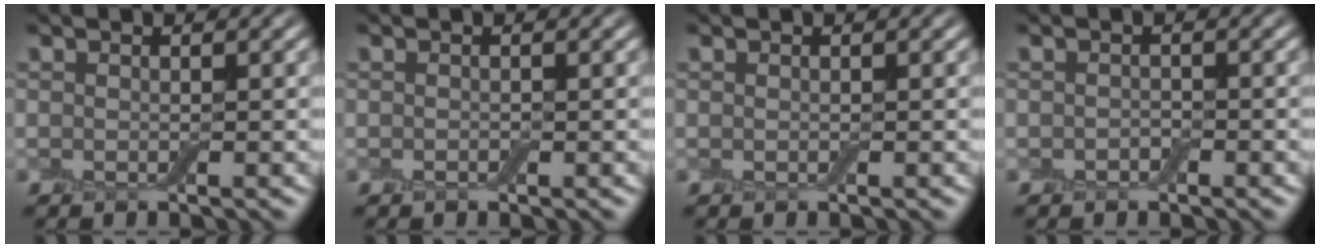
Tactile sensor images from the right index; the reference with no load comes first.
{"total": 0.0}
{"total": 0.0}
{"total": 0.7, "force": [-0.4, 0.5, 0.4], "torque": [-0.007, 0.000, -0.007]}